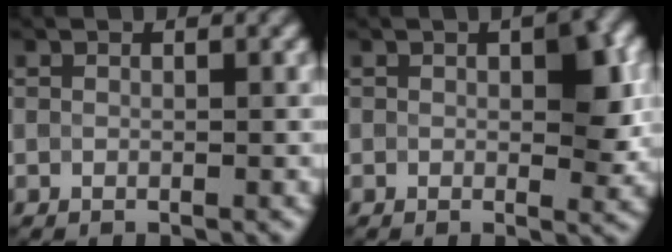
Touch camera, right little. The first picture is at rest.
{"total": 3.9, "force": [0.4, 1.8, 3.4], "torque": [-0.039, 0.001, 0.004]}